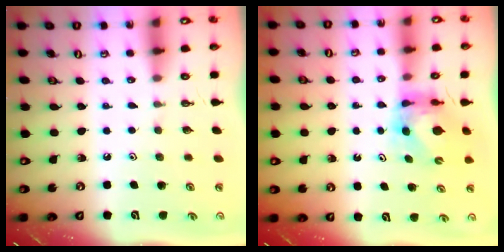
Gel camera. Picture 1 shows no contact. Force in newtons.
{"total": 6.2, "press": 6.1, "slide": 0.8}